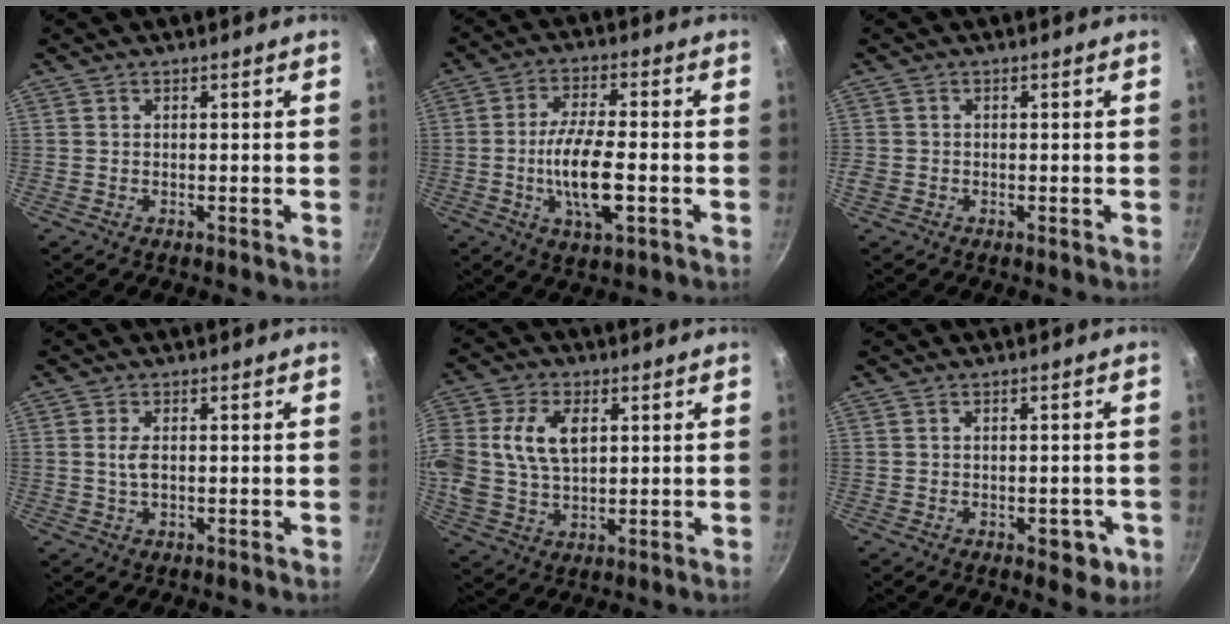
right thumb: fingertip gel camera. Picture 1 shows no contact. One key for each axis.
{"total": 11.1, "fx": -2.3, "fy": 3.9, "fz": 10.1, "tx": -0.190, "ty": 0.006, "tz": -0.040}
{"total": 1.7, "fx": -0.5, "fy": 1.4, "fz": 0.9, "tx": -0.016, "ty": 0.000, "tz": -0.011}
{"total": 2.6, "fx": 0.2, "fy": 1.3, "fz": 2.3, "tx": -0.050, "ty": 0.000, "tz": 0.005}
{"total": 15.2, "fx": 3.1, "fy": 9.9, "fz": 11.1, "tx": -0.247, "ty": 0.001, "tz": 0.062}
{"total": 4.2, "fx": -1.7, "fy": 2.4, "fz": 3.0, "tx": -0.013, "ty": 0.008, "tz": -0.017}